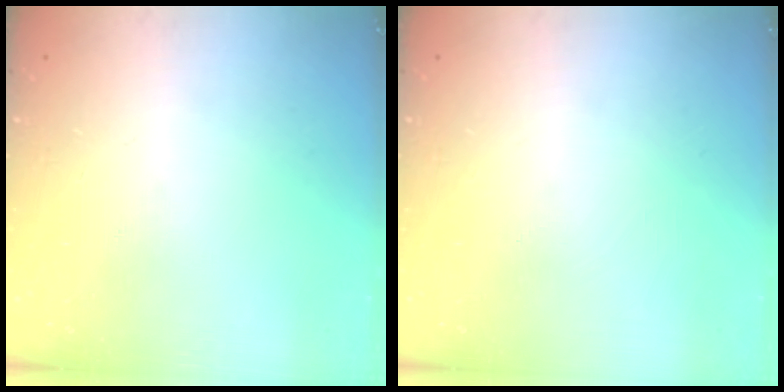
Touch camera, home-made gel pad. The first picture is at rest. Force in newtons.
{"total": 0.0}